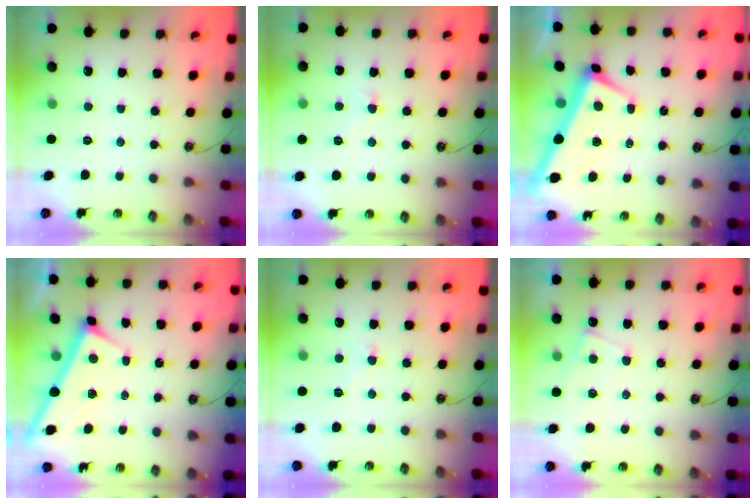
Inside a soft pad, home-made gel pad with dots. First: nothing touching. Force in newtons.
{"total": 1.6, "press": 1.5, "slide": 0.5}
{"total": 0.8, "press": 0.2, "slide": 0.8}
{"total": 3.0, "press": 3.0, "slide": 0.1}
{"total": 2.0, "press": 1.9, "slide": 0.5}
{"total": 1.5, "press": 1.4, "slide": 0.4}